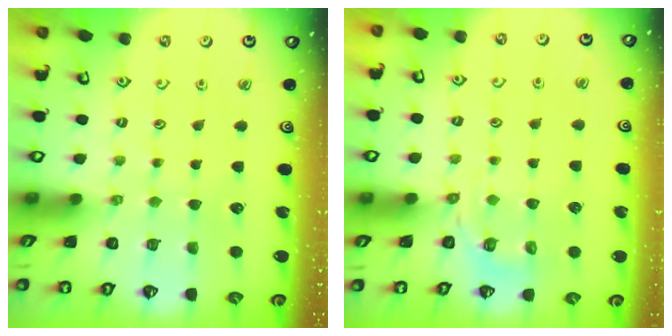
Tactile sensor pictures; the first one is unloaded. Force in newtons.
{"total": 2.9, "press": 2.2, "slide": 1.8}